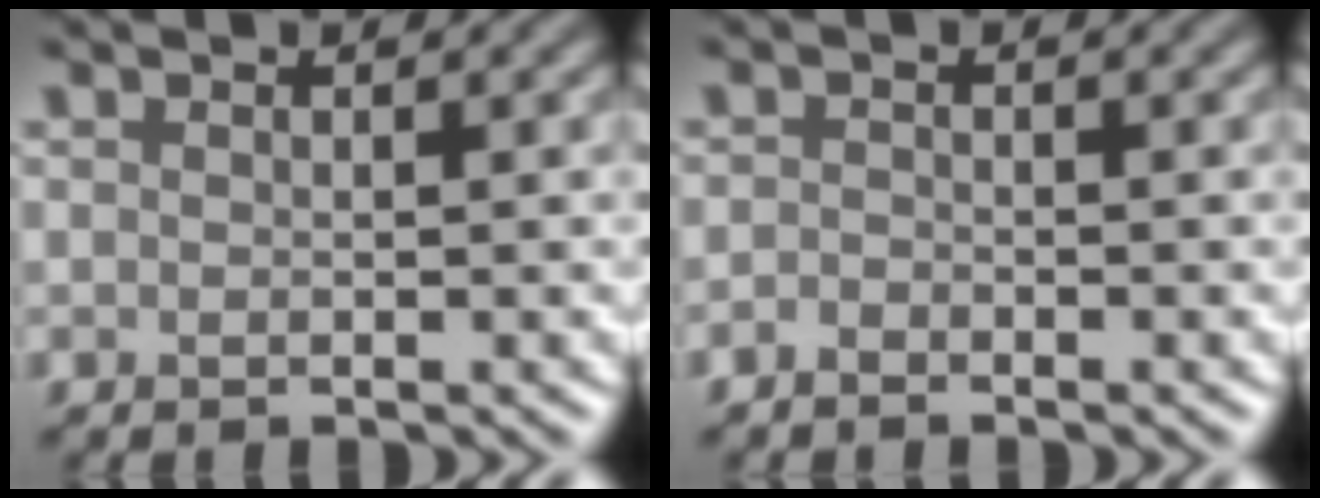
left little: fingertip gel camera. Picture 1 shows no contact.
{"total": 0.8, "force": [-0.8, 0.2, 0.3], "torque": [-0.006, 0.000, -0.018]}